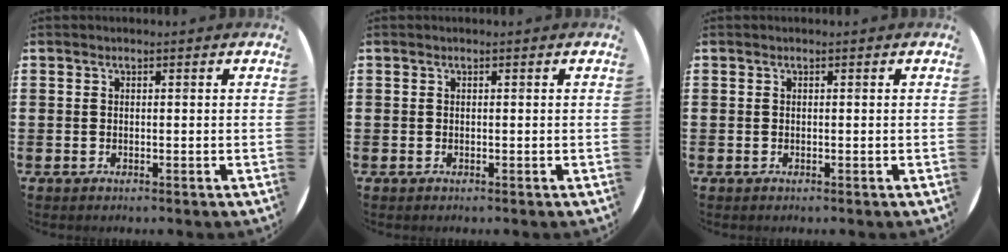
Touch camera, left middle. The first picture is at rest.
{"total": 0.0}
{"total": 0.0}